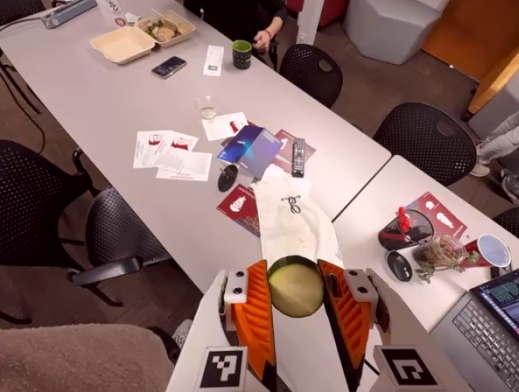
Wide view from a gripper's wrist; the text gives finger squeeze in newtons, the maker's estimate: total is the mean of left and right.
{"total": 11.2, "left": 11.2, "right": 11.3}